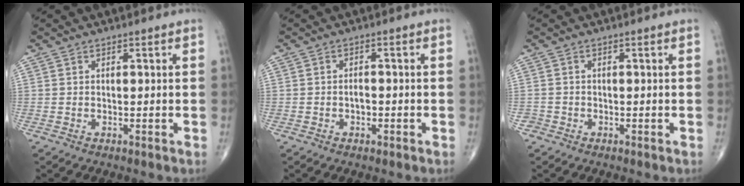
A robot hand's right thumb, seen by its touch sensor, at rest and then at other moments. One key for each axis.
{"total": 1.8, "fx": -0.6, "fy": 1.2, "fz": 1.2, "tx": -0.009, "ty": 0.006, "tz": -0.012}
{"total": 1.2, "fx": -0.7, "fy": 0.9, "fz": -0.2, "tx": 0.007, "ty": 0.006, "tz": -0.019}